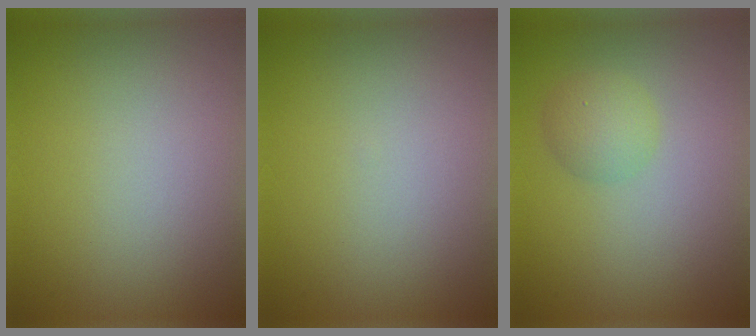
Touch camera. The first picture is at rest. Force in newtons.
{"total": 0.0}
{"total": 2.2, "press": 2.2, "slide": 0.0}